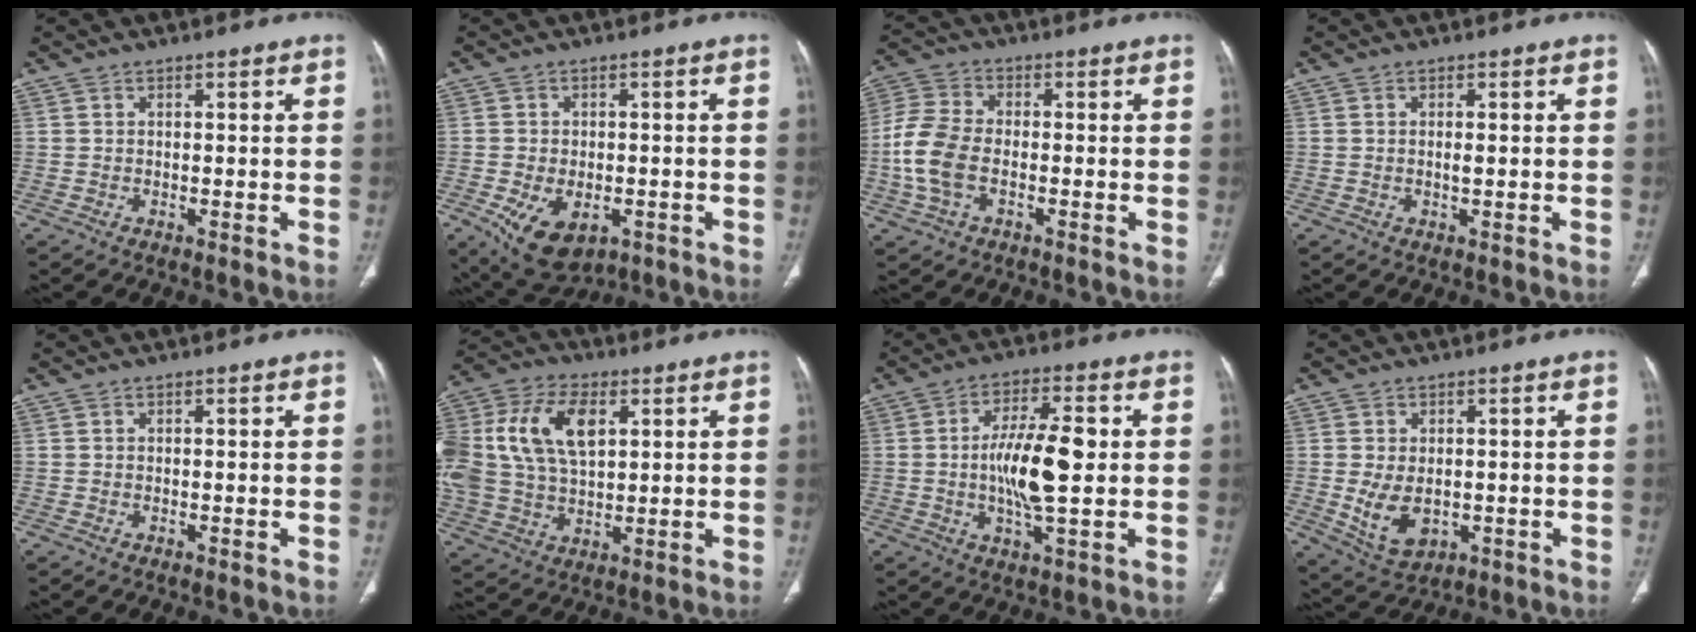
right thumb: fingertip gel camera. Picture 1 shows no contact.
{"total": 10.3, "force": [-4.1, 6.3, 7.1], "torque": [-0.111, 0.004, -0.052]}
{"total": 9.7, "force": [-2.0, 5.9, 7.5], "torque": [-0.173, 0.014, -0.046]}
{"total": 1.2, "force": [0.0, 0.3, 1.1], "torque": [-0.022, -0.001, 0.001]}
{"total": 0.0}
{"total": 24.0, "force": [6.6, 15.1, 17.5], "torque": [-0.399, 0.026, 0.126]}
{"total": 12.3, "force": [0.3, 4.3, 11.6], "torque": [-0.208, 0.007, 0.004]}
{"total": 7.6, "force": [-0.8, 5.1, 5.5], "torque": [-0.091, -0.010, 0.004]}